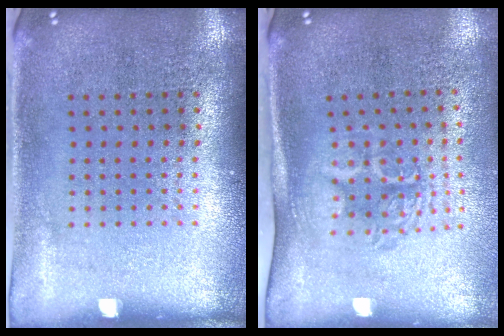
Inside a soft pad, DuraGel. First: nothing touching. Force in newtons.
{"total": 1.7, "press": 1.3, "slide": 1.2}